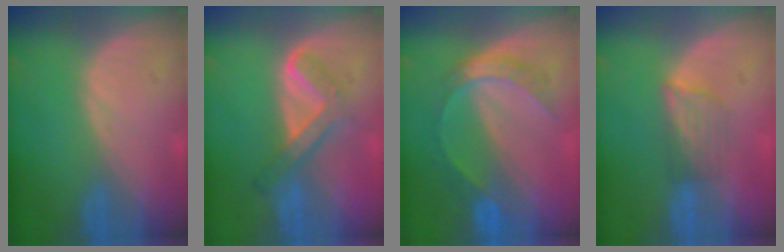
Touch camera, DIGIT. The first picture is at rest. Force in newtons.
{"total": 5.8, "press": 5.2, "slide": 2.5}
{"total": 5.3, "press": 5.3, "slide": 0.1}
{"total": 3.5, "press": 3.2, "slide": 1.4}